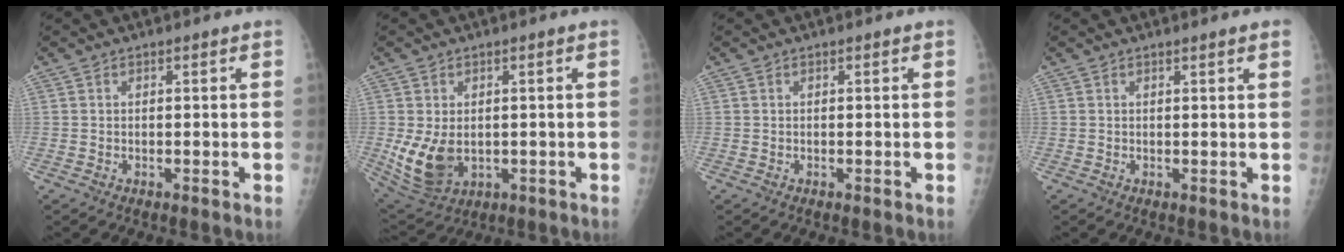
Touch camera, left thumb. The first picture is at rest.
{"total": 9.1, "force": [-0.6, 6.4, 6.5], "torque": [-0.117, -0.012, 0.010]}
{"total": 0.0}
{"total": 1.9, "force": [1.4, 0.0, 1.3], "torque": [-0.013, 0.002, 0.017]}